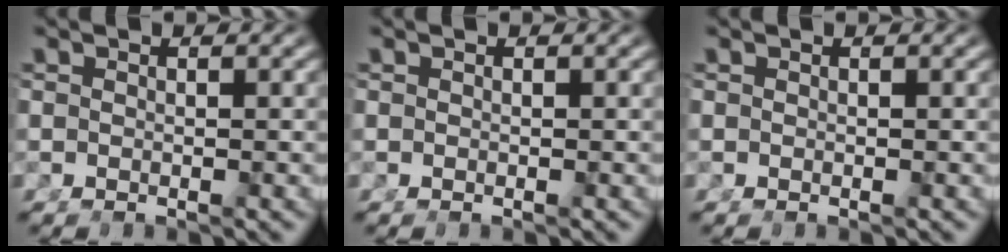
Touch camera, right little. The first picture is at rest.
{"total": 0.0}
{"total": 0.0}